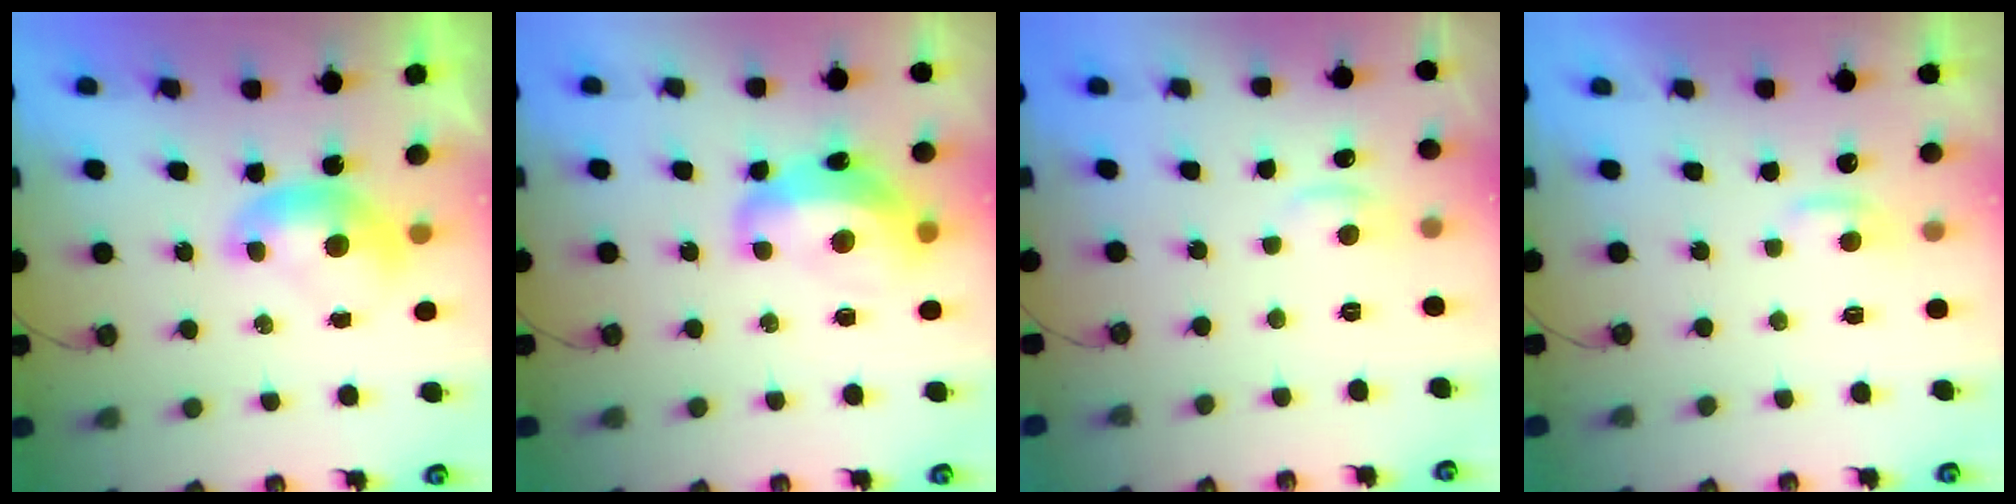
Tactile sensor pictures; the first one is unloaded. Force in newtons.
{"total": 8.0, "press": 8.0, "slide": 1.2}
{"total": 1.2, "press": 0.7, "slide": 0.9}
{"total": 1.1, "press": 1.1, "slide": 0.4}